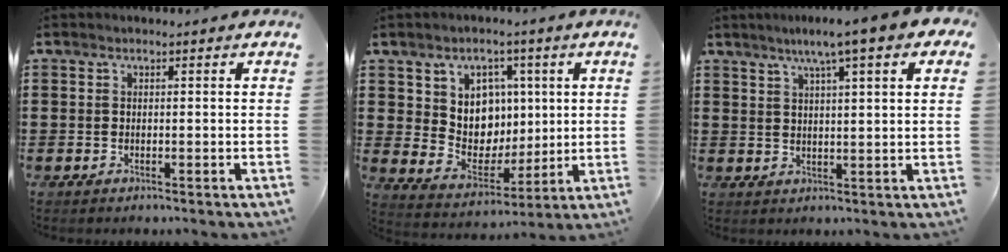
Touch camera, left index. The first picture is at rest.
{"total": 7.9, "force": [2.7, 7.0, 2.5], "torque": [-0.072, -0.012, 0.052]}
{"total": 6.7, "force": [4.3, -0.1, 5.2], "torque": [-0.102, -0.004, 0.070]}